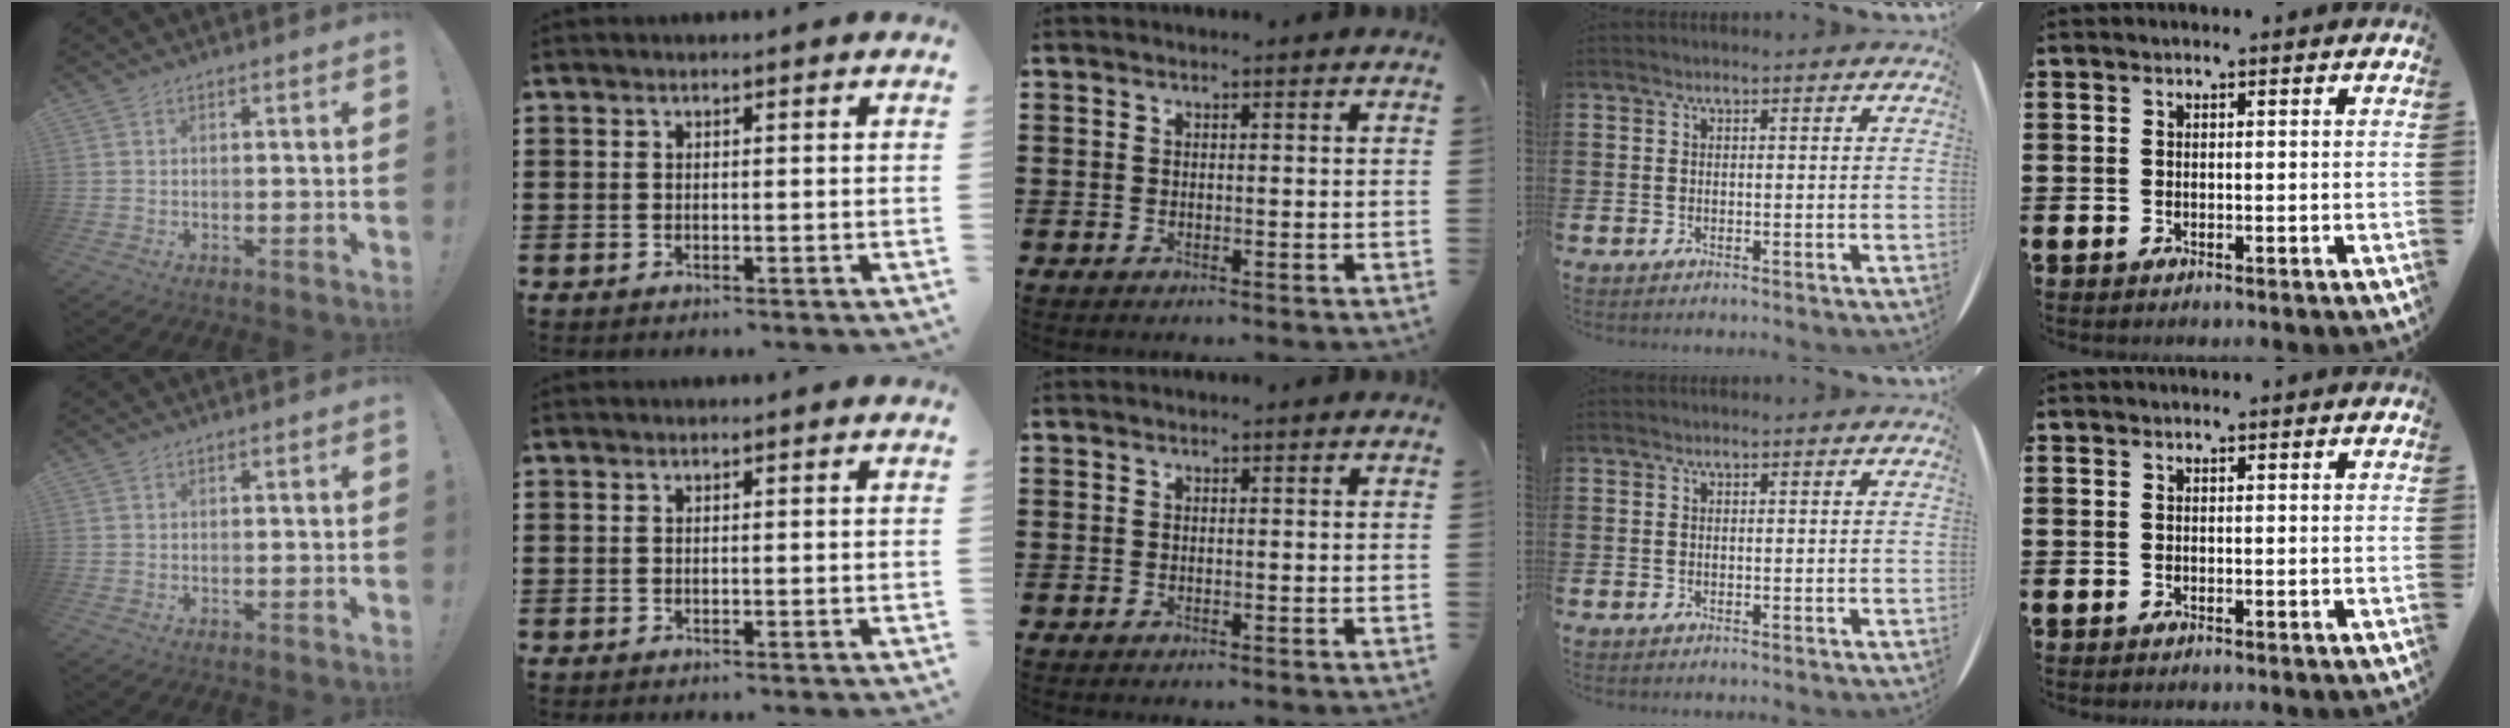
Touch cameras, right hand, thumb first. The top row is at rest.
{}